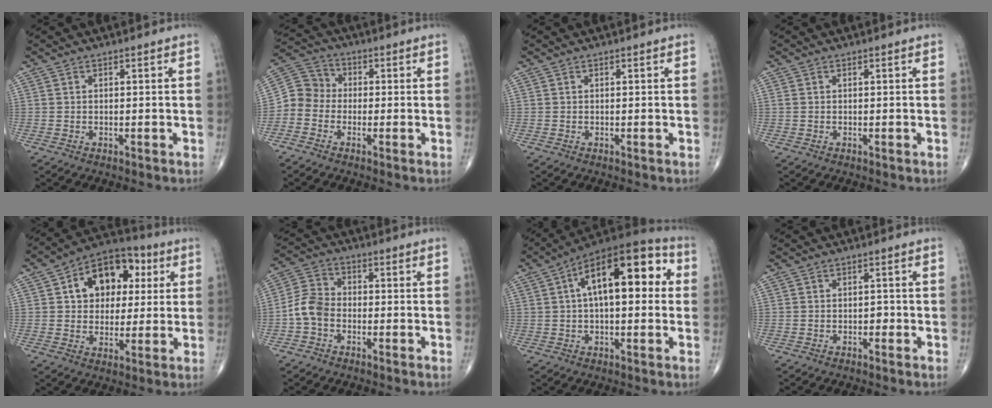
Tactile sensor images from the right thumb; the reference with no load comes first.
{"total": 6.2, "force": [-1.7, 5.5, 2.3], "torque": [-0.028, 0.029, -0.051]}
{"total": 0.0}
{"total": 0.5, "force": [0.1, 0.3, 0.4], "torque": [-0.012, 0.010, 0.006]}
{"total": 15.2, "force": [4.3, 10.7, 9.9], "torque": [-0.101, 0.012, 0.060]}
{"total": 6.1, "force": [-1.8, 4.3, 3.9], "torque": [-0.073, 0.021, -0.048]}
{"total": 18.5, "force": [3.8, 8.4, 16.0], "torque": [-0.219, 0.031, 0.046]}
{"total": 1.0, "force": [-0.4, 0.7, 0.6], "torque": [-0.002, 0.004, -0.010]}